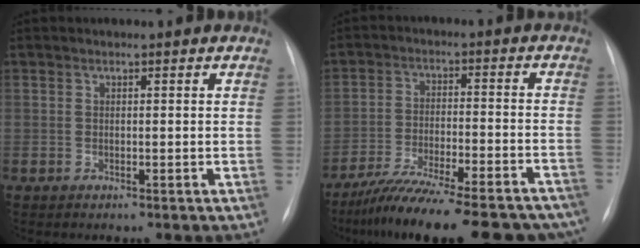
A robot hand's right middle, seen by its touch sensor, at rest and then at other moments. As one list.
[{"total": 23.5, "force": [-20.3, 4.1, 11.1], "torque": [-0.134, -0.012, -0.290]}]